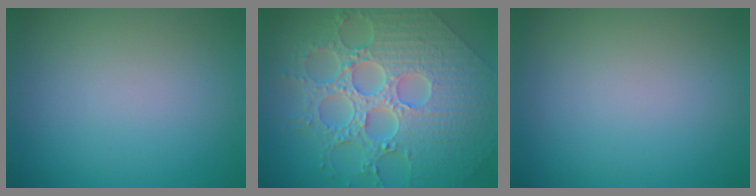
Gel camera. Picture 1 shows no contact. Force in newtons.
{"total": 9.8, "press": 7.2, "slide": 6.7}
{"total": 0.0}